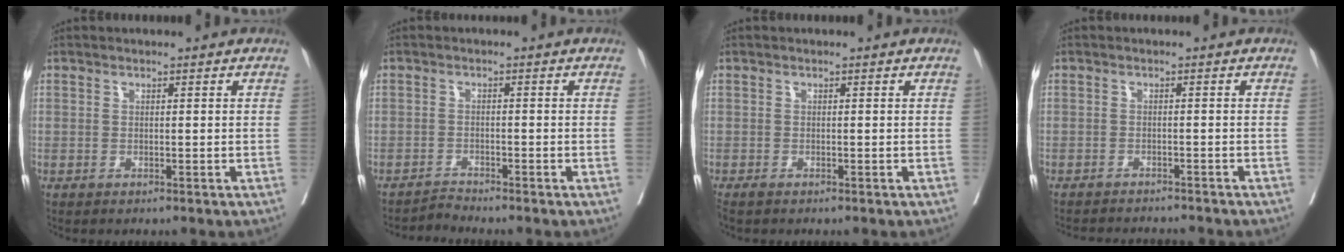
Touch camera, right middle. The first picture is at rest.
{"total": 1.9, "force": [-1.5, -0.8, -0.7], "torque": [0.019, -0.014, -0.025]}
{"total": 1.0, "force": [-0.8, 0.2, 0.4], "torque": [-0.014, -0.006, -0.016]}
{"total": 8.2, "force": [-7.9, 0.5, 2.1], "torque": [-0.019, -0.008, -0.102]}